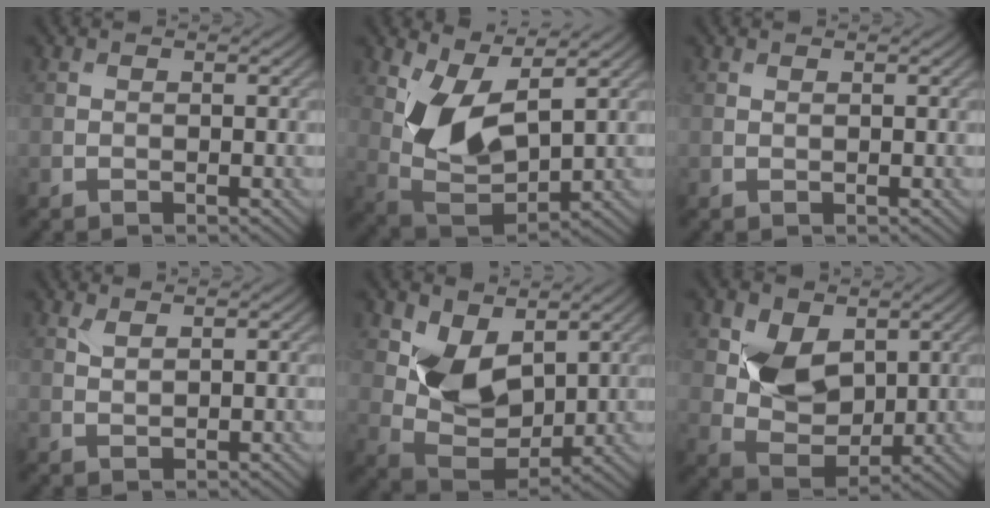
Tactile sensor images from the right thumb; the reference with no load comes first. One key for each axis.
{"total": 9.0, "fx": 3.4, "fy": 4.3, "fz": 7.0, "tx": -0.151, "ty": -0.012, "tz": 0.068}
{"total": 0.0}
{"total": 1.3, "fx": 1.0, "fy": 0.3, "fz": 0.7, "tx": -0.022, "ty": 0.000, "tz": 0.023}
{"total": 8.0, "fx": 3.4, "fy": 5.2, "fz": 5.1, "tx": -0.105, "ty": -0.016, "tz": 0.063}
{"total": 7.6, "fx": 2.5, "fy": 5.4, "fz": 4.8, "tx": -0.103, "ty": -0.012, "tz": 0.047}